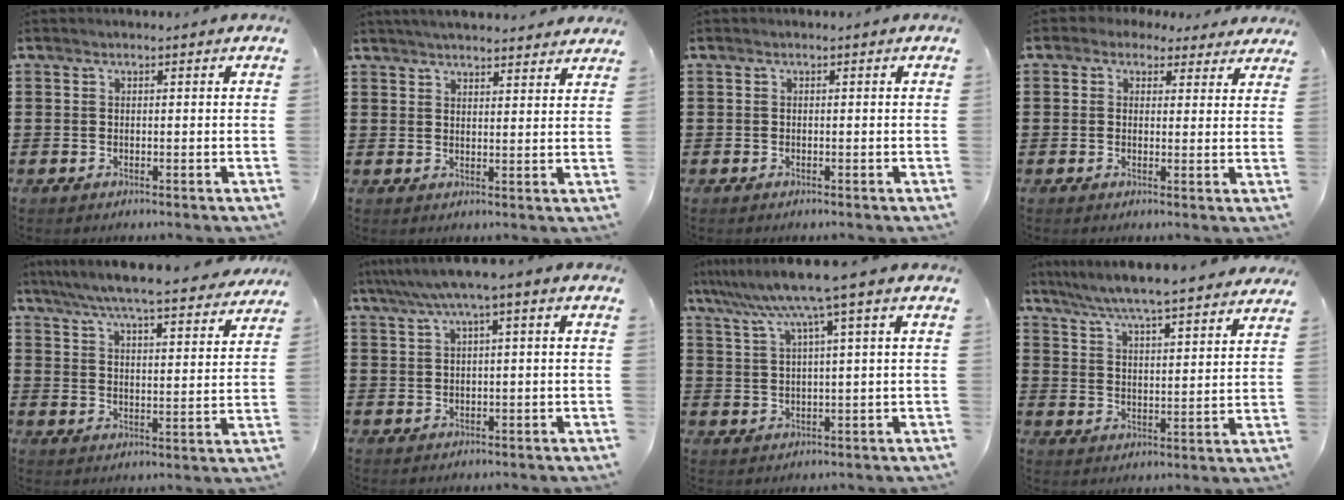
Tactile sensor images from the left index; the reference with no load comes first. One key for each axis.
{"total": 3.5, "fx": 3.5, "fy": 0.0, "fz": 0.6, "tx": -0.020, "ty": -0.009, "tz": 0.063}
{"total": 0.0}
{"total": 2.6, "fx": 2.0, "fy": 1.4, "fz": 0.7, "tx": -0.022, "ty": 0.002, "tz": 0.036}
{"total": 6.4, "fx": 5.9, "fy": -0.3, "fz": 2.3, "tx": -0.070, "ty": -0.036, "tz": 0.102}
{"total": 3.9, "fx": 1.3, "fy": 0.0, "fz": 3.7, "tx": -0.070, "ty": -0.001, "tz": 0.019}
{"total": 7.4, "fx": 4.5, "fy": -0.4, "fz": 5.9, "tx": -0.130, "ty": -0.017, "tz": 0.073}
{"total": 6.0, "fx": 5.6, "fy": -0.4, "fz": 1.9, "tx": -0.061, "ty": -0.035, "tz": 0.096}